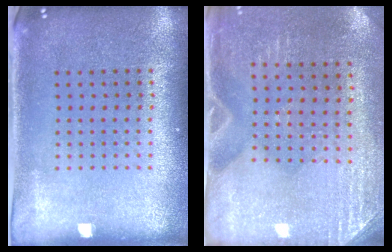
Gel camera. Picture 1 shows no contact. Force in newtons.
{"total": 2.9, "press": 2.6, "slide": 1.2}